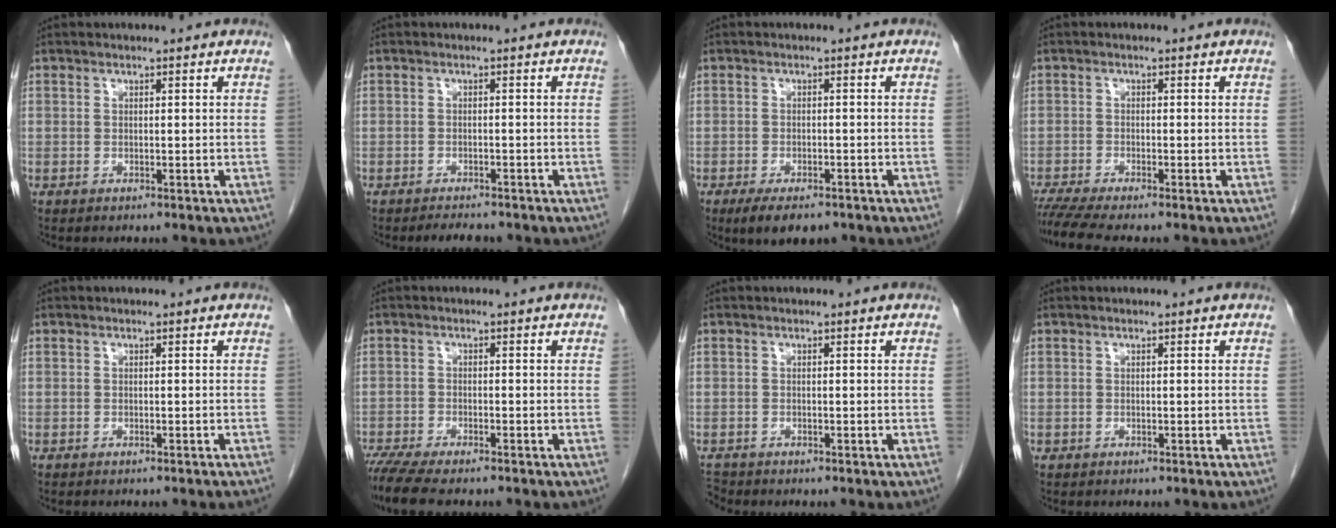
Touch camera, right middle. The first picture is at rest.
{"total": 2.6, "force": [-2.3, 0.5, 0.9], "torque": [-0.019, -0.007, -0.033]}
{"total": 6.0, "force": [-4.3, 2.2, 3.6], "torque": [-0.060, -0.010, -0.064]}
{"total": 4.9, "force": [-4.2, -0.6, 2.4], "torque": [-0.040, -0.014, -0.074]}
{"total": 1.4, "force": [-1.2, -0.2, 0.6], "torque": [-0.002, 0.005, -0.014]}
{"total": 7.7, "force": [-6.4, 1.1, 4.0], "torque": [-0.065, -0.015, -0.106]}
{"total": 1.2, "force": [-1.1, 0.1, -0.2], "torque": [0.001, -0.008, -0.020]}
{"total": 0.0}